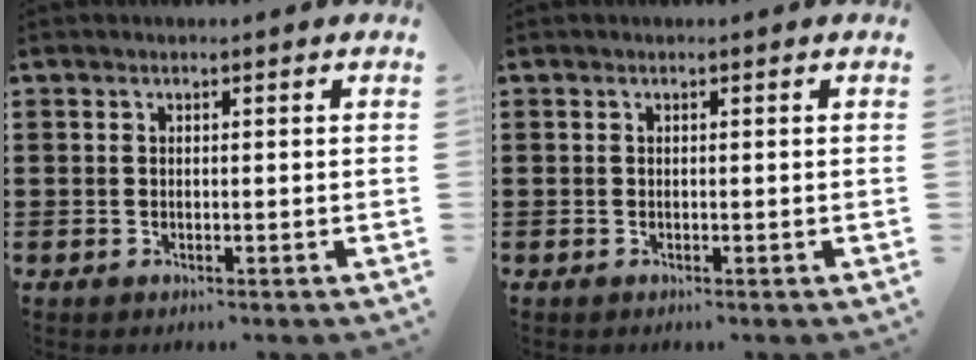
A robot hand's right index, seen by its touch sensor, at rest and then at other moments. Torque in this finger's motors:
{"motor_torque": [0.18, 0.45, 0.09, 0.00]}